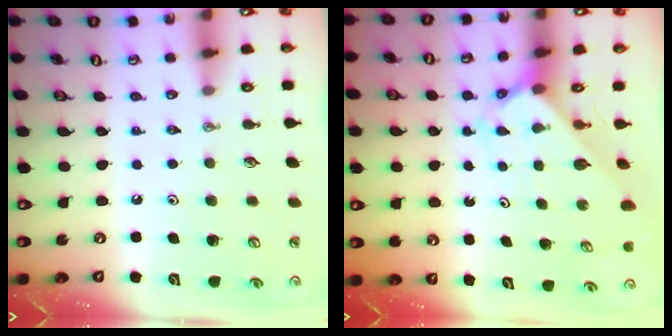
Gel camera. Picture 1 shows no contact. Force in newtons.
{"total": 2.2, "press": 2.2, "slide": 0.2}